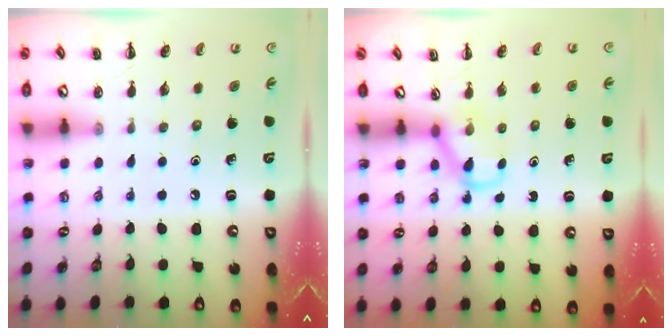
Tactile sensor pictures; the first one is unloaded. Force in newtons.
{"total": 3.8, "press": 3.7, "slide": 0.8}